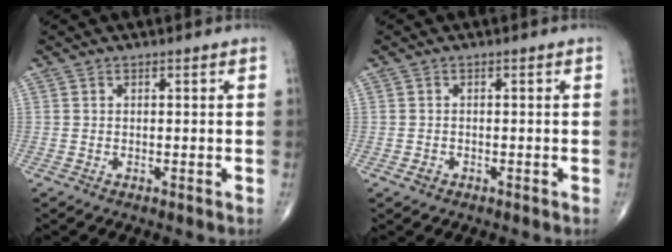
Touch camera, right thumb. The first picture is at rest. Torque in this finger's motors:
{"motor_torque": [1.50, 1.42, -0.11, -0.33, -0.01]}